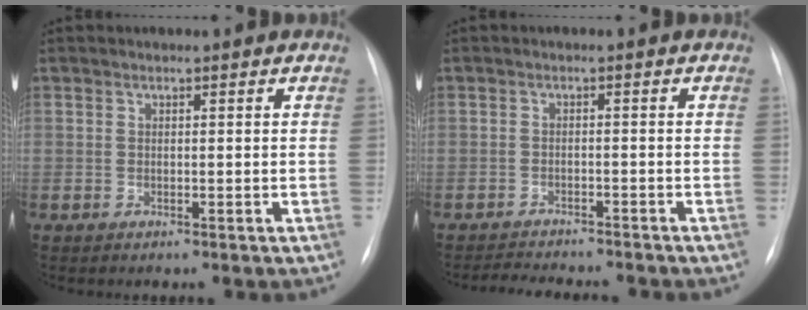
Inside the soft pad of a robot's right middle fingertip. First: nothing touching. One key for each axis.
{"total": 7.3, "fx": -6.9, "fy": 0.9, "fz": 2.2, "tx": -0.030, "ty": -0.005, "tz": -0.098}